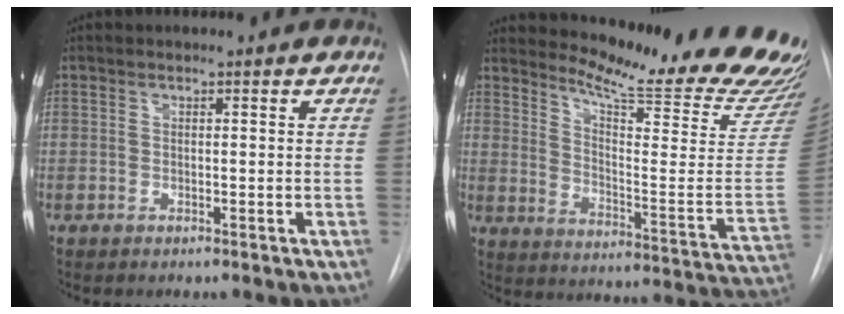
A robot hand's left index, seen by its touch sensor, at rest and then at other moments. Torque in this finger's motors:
{"motor_torque": [0.64, -1.16, 0.01, 0.03]}